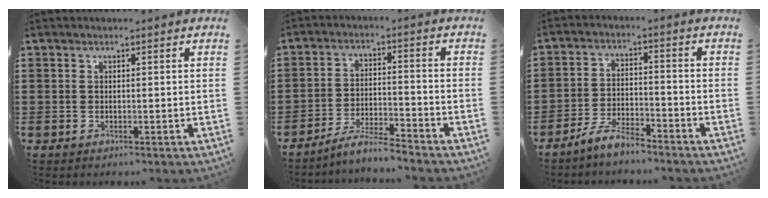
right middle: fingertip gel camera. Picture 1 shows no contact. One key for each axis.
{"total": 5.3, "fx": -4.9, "fy": 0.2, "fz": 1.9, "tx": -0.045, "ty": -0.004, "tz": -0.099}
{"total": 5.6, "fx": -5.2, "fy": 1.1, "fz": 2.0, "tx": -0.044, "ty": 0.005, "tz": -0.103}